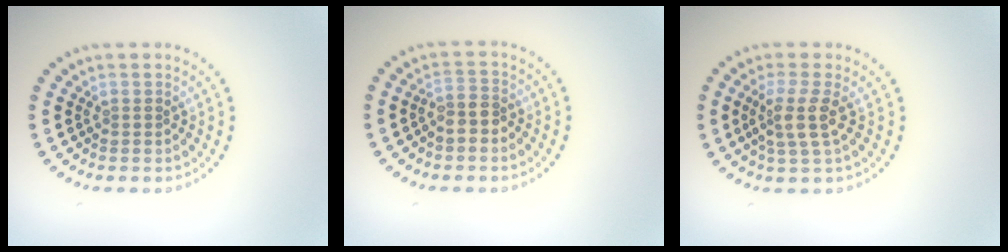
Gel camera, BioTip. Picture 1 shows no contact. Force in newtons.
{"total": 2.2, "press": 1.9, "slide": 1.1}
{"total": 2.9, "press": 2.4, "slide": 1.7}